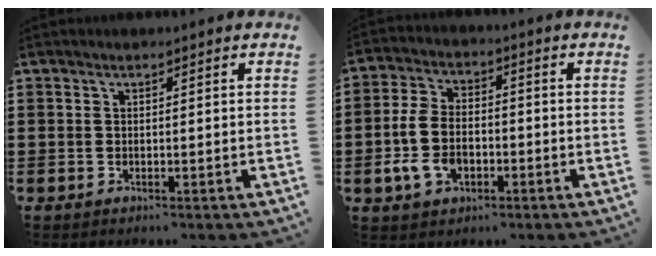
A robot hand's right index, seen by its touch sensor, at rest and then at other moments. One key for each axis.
{"total": 7.2, "fx": -2.0, "fy": 4.8, "fz": 5.1, "tx": -0.132, "ty": 0.000, "tz": -0.046}